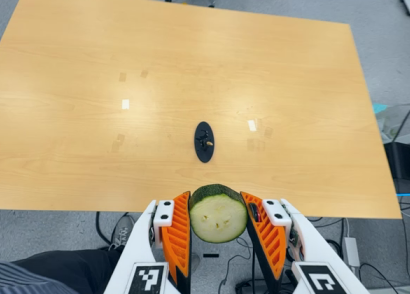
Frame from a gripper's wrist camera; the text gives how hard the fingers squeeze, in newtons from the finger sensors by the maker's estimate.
{"total": 12.0, "left": 12.3, "right": 11.7}